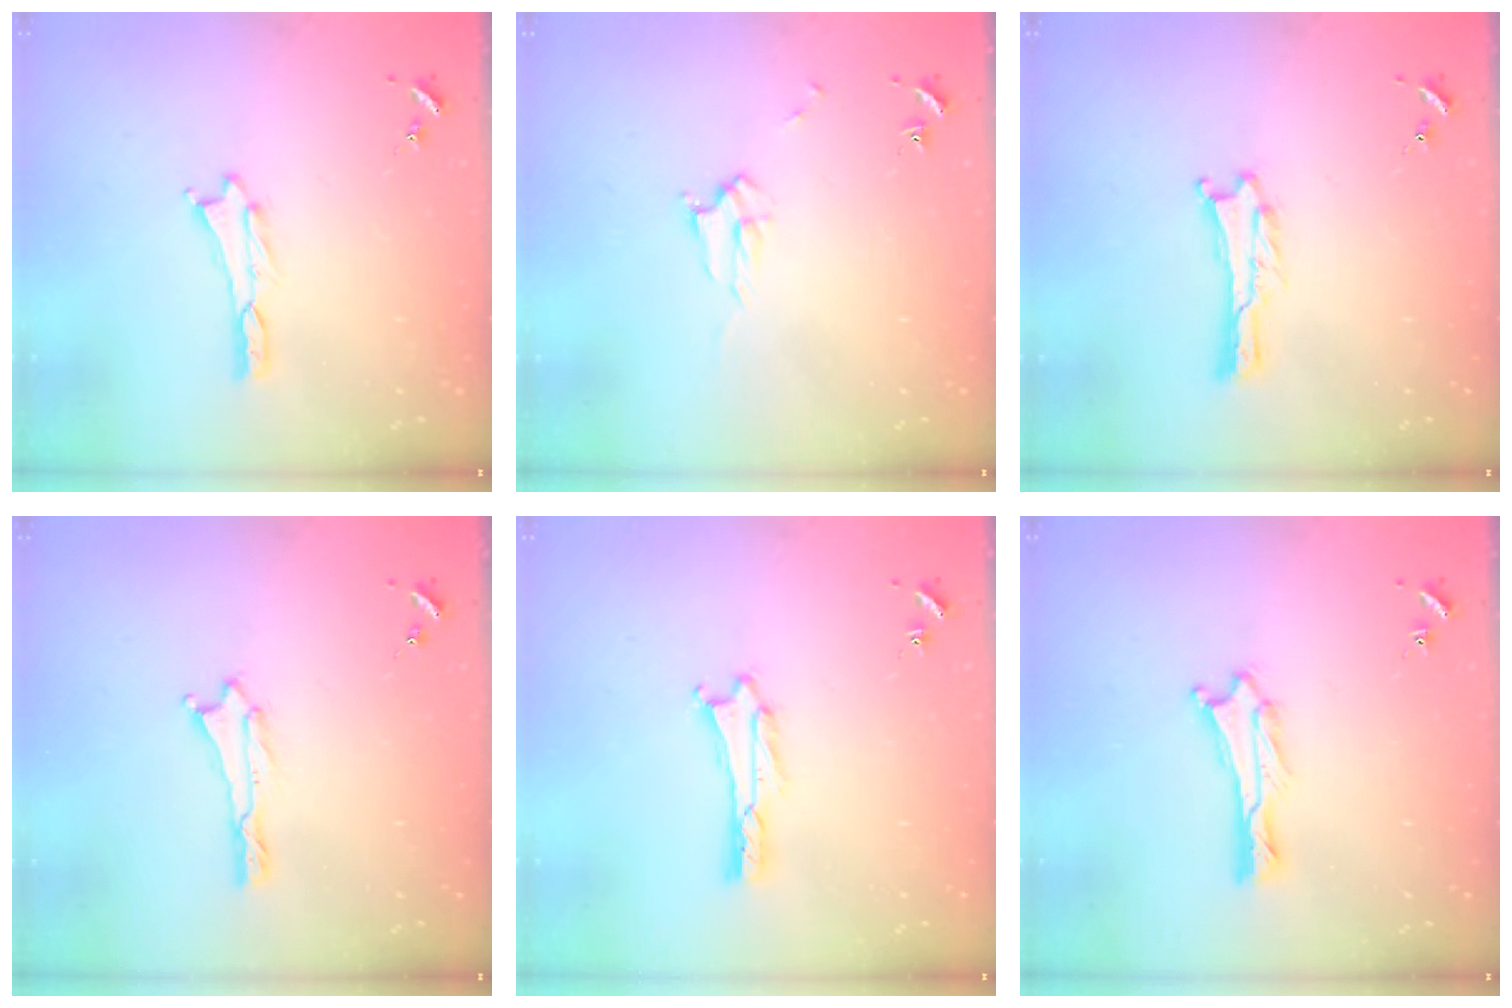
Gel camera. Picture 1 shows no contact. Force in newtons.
{"total": 2.3, "press": 2.3, "slide": 0.3}
{"total": 0.5, "press": 0.5, "slide": 0.1}
{"total": 0.0}
{"total": 1.8, "press": 1.8, "slide": 0.2}
{"total": 0.0}